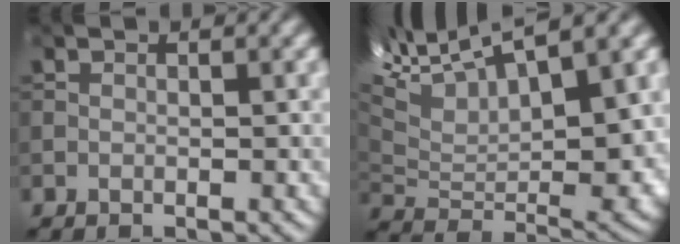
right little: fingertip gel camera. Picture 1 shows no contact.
{"total": 13.7, "force": [7.3, 5.2, 10.3], "torque": [-0.212, 0.020, 0.137]}